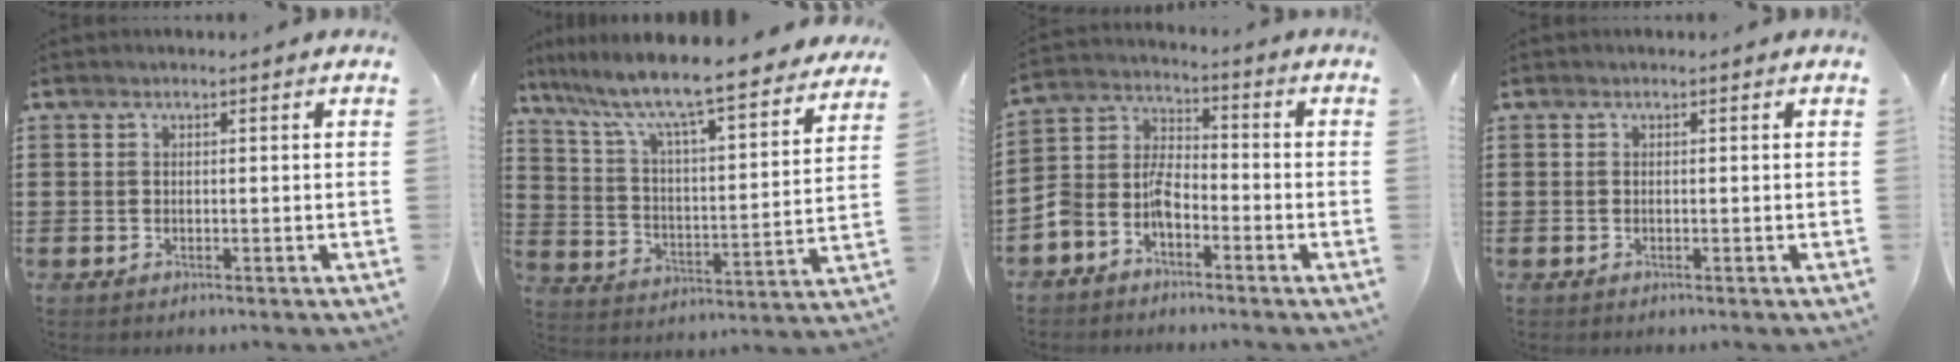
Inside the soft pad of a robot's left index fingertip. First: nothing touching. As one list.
[{"total": 8.1, "force": [7.0, 0.1, 4.0], "torque": [-0.106, -0.061, 0.112]}, {"total": 5.9, "force": [-4.3, 3.1, 2.6], "torque": [-0.080, -0.003, -0.092]}, {"total": 0.0}]